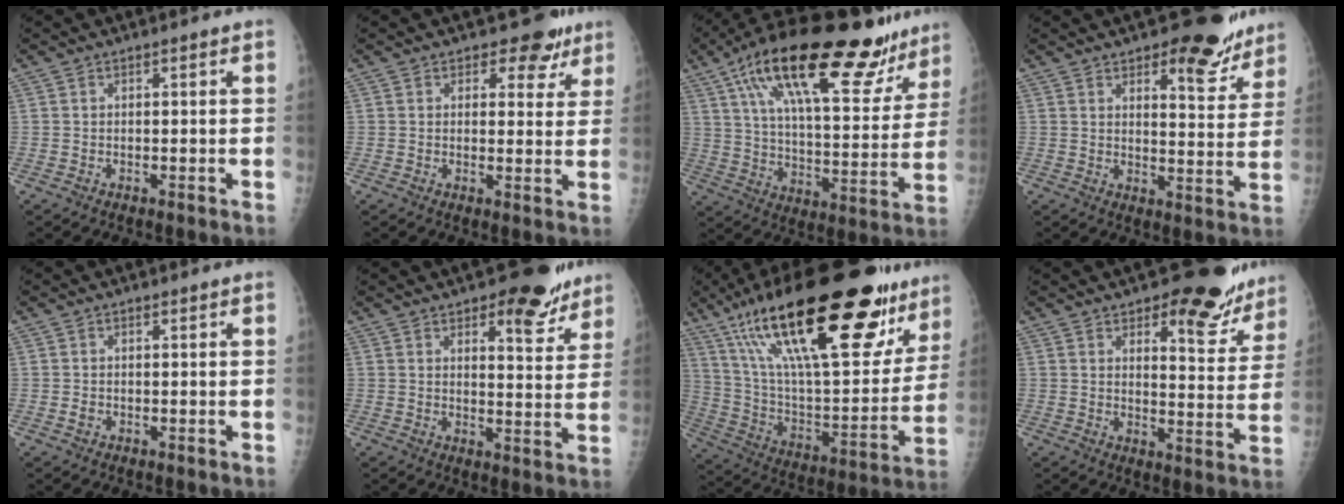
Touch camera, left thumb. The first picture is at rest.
{"total": 5.8, "force": [4.2, 3.6, 1.8], "torque": [0.013, -0.023, 0.046]}
{"total": 29.4, "force": [18.5, 10.5, 20.2], "torque": [-0.283, -0.030, 0.290]}
{"total": 11.7, "force": [8.2, 4.6, 7.1], "torque": [-0.044, -0.051, 0.111]}
{"total": 0.9, "force": [0.0, 0.7, 0.5], "torque": [-0.006, 0.000, 0.001]}
{"total": 10.3, "force": [6.8, 4.2, 6.5], "torque": [-0.047, -0.038, 0.091]}
{"total": 37.0, "force": [21.9, 12.6, 27.1], "torque": [-0.406, -0.028, 0.361]}
{"total": 13.7, "force": [9.7, 5.6, 7.9], "torque": [-0.045, -0.066, 0.124]}